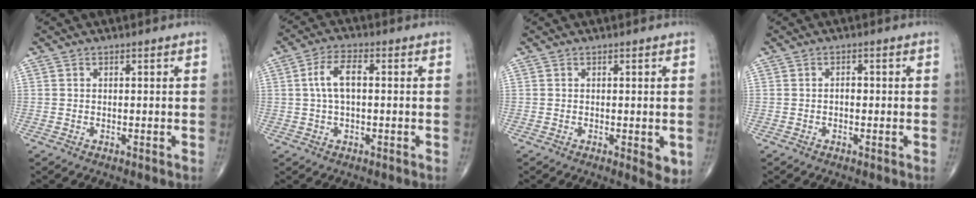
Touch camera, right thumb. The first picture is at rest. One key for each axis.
{"total": 6.1, "fx": 0.6, "fy": 2.9, "fz": 5.4, "tx": -0.110, "ty": 0.017, "tz": 0.005}
{"total": 3.5, "fx": -0.7, "fy": 1.3, "fz": 3.2, "tx": -0.035, "ty": -0.009, "tz": -0.009}
{"total": 1.4, "fx": -0.2, "fy": 0.9, "fz": 1.0, "tx": -0.010, "ty": 0.003, "tz": -0.008}